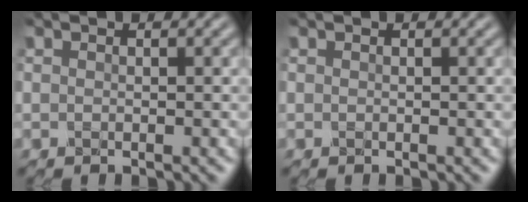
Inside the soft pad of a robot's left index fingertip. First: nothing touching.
{"total": 0.0}